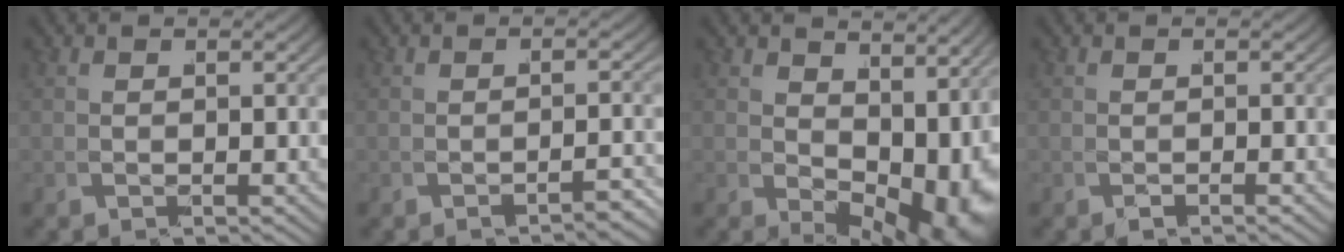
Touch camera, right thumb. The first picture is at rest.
{"total": 2.1, "force": [-1.8, -1.0, -0.4], "torque": [-0.014, -0.003, -0.028]}
{"total": 7.1, "force": [0.0, 3.7, 6.1], "torque": [-0.100, -0.018, 0.015]}
{"total": 0.7, "force": [0.0, -0.6, -0.4], "torque": [0.004, 0.009, -0.007]}